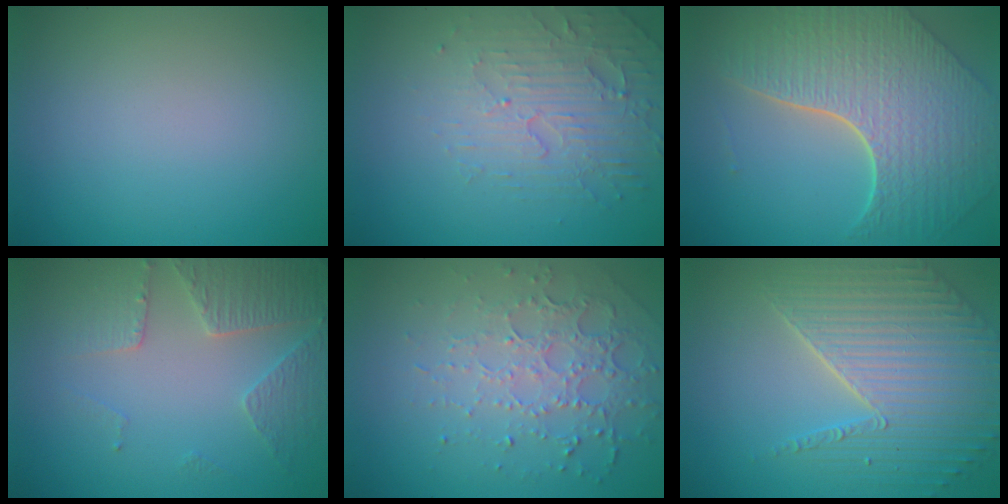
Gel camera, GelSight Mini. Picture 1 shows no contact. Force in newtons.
{"total": 5.1, "press": 3.4, "slide": 3.7}
{"total": 8.3, "press": 5.9, "slide": 5.7}
{"total": 3.6, "press": 3.2, "slide": 1.5}
{"total": 4.7, "press": 3.3, "slide": 3.3}
{"total": 5.2, "press": 4.8, "slide": 2.1}